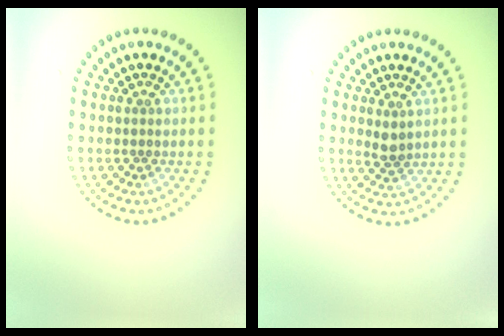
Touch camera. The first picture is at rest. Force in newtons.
{"total": 1.3, "press": 1.2, "slide": 0.5}